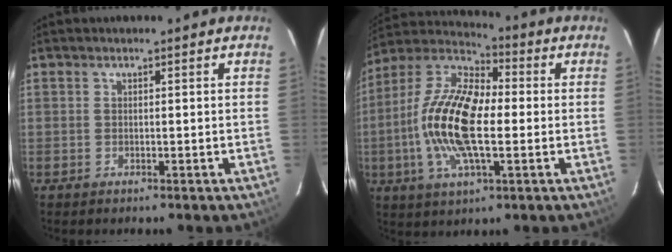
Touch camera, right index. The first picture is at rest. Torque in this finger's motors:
{"motor_torque": [2.14, 0.00, 1.05, 0.21]}